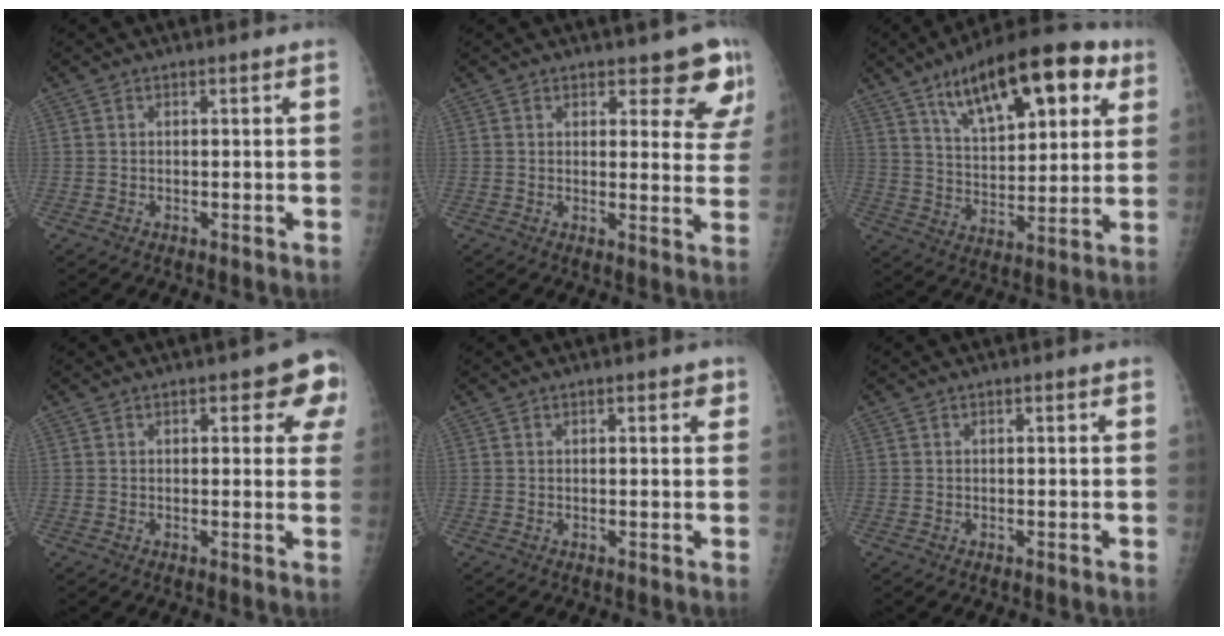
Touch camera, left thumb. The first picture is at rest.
{"total": 8.5, "force": [6.5, 3.4, 4.2], "torque": [-0.007, -0.043, 0.064]}
{"total": 21.2, "force": [10.4, 9.0, 16.1], "torque": [-0.207, -0.020, 0.167]}
{"total": 7.0, "force": [3.0, 3.1, 5.5], "torque": [-0.029, -0.005, 0.025]}
{"total": 1.9, "force": [1.0, 0.8, 1.4], "torque": [-0.006, -0.002, 0.010]}
{"total": 0.0}